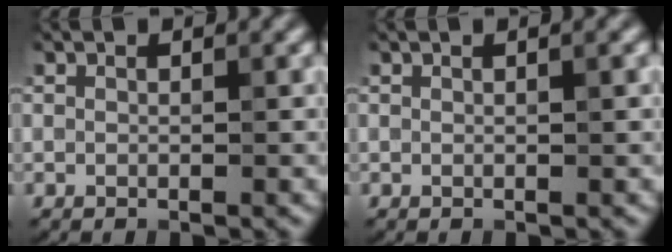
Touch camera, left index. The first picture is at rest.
{"total": 1.0, "force": [0.3, 0.3, 0.9], "torque": [-0.008, 0.005, 0.001]}